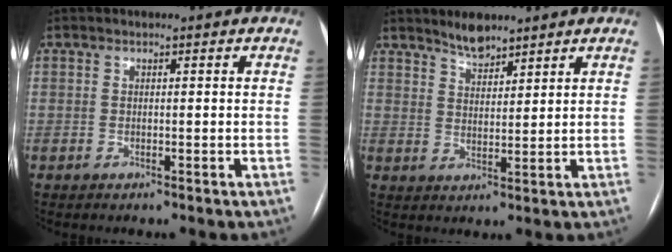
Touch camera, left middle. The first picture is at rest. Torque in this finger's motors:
{"motor_torque": [0.31, -0.42, 0.01, 0.00]}